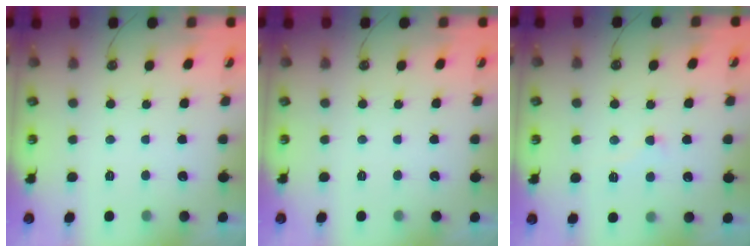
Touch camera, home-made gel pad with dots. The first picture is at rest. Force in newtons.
{"total": 0.0}
{"total": 1.9, "press": 1.8, "slide": 0.6}